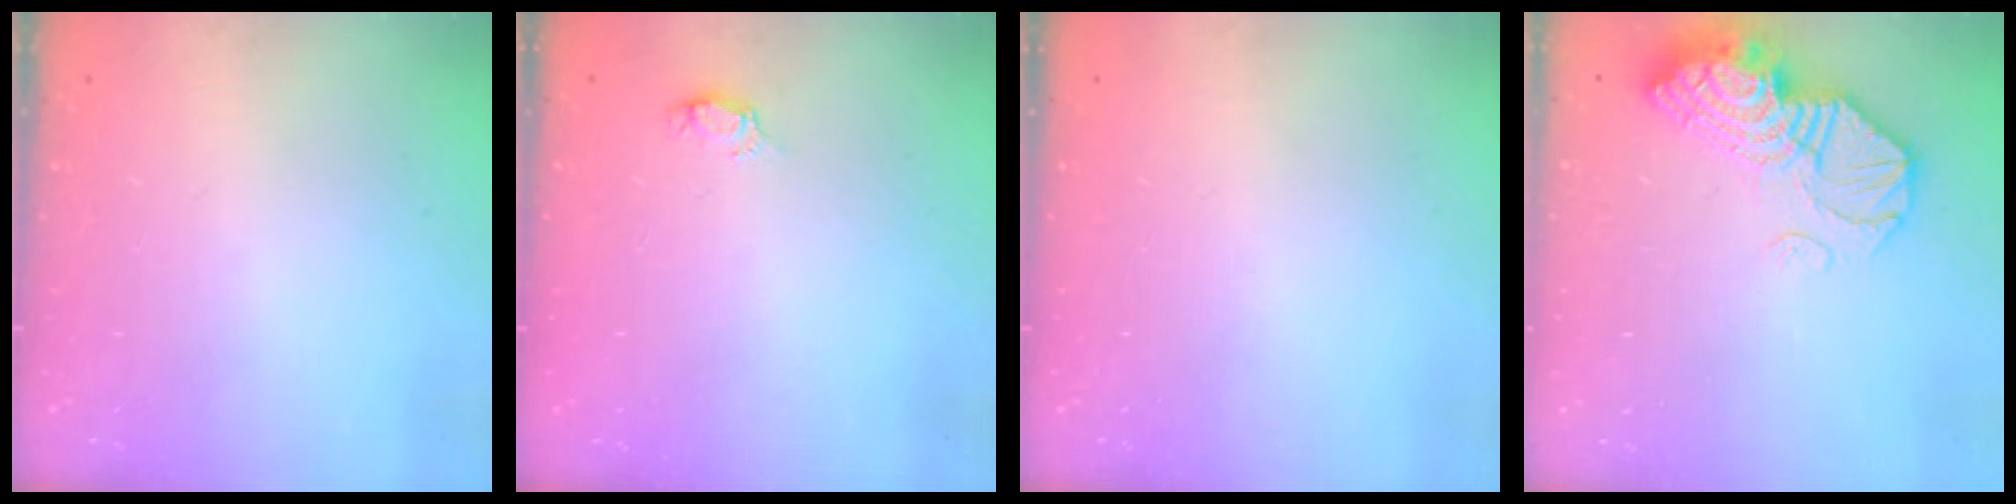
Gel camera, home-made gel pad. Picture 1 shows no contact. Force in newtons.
{"total": 3.1, "press": 3.1, "slide": 0.4}
{"total": 0.0}
{"total": 13.8, "press": 13.7, "slide": 1.6}